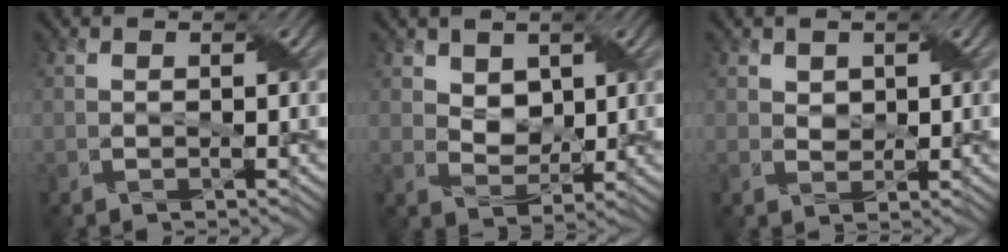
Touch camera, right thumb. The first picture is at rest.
{"total": 3.9, "force": [1.8, 2.8, 2.0], "torque": [-0.054, -0.009, 0.025]}
{"total": 1.7, "force": [0.9, 1.3, 0.5], "torque": [-0.020, -0.003, 0.016]}